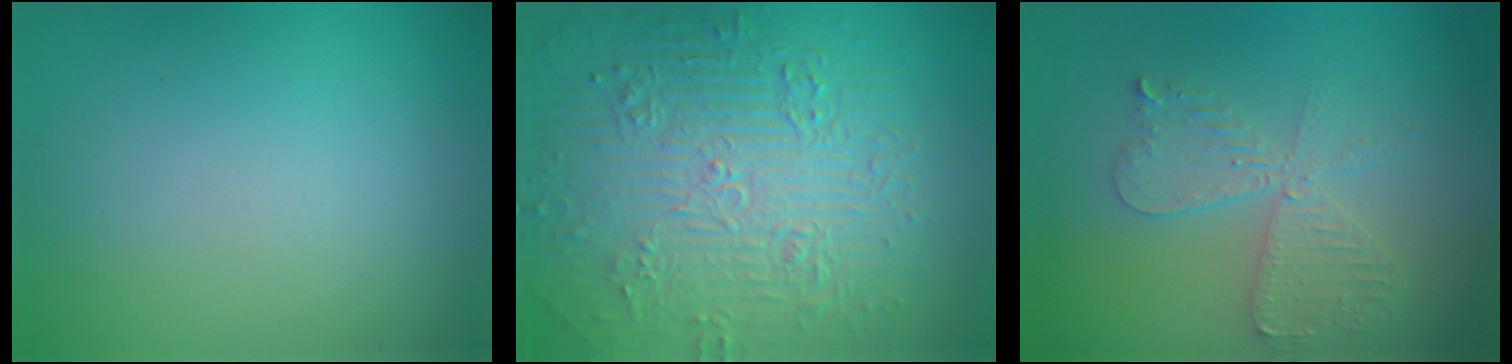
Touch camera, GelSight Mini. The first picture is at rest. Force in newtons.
{"total": 11.0, "press": 7.4, "slide": 8.2}
{"total": 4.6, "press": 4.0, "slide": 2.2}